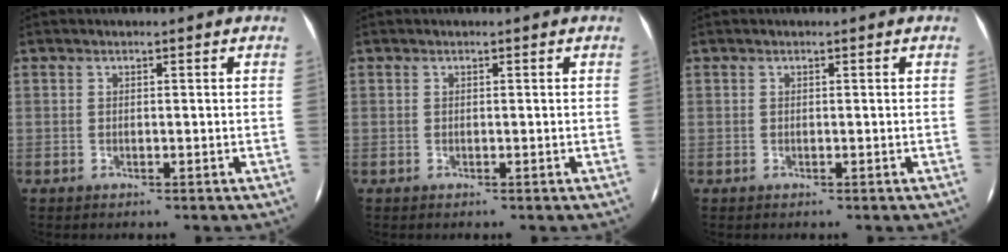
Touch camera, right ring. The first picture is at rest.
{"total": 0.0}
{"total": 0.0}